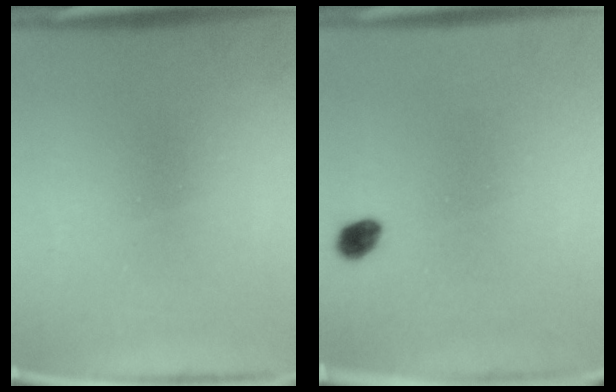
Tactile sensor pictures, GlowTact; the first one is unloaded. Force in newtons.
{"total": 2.2}